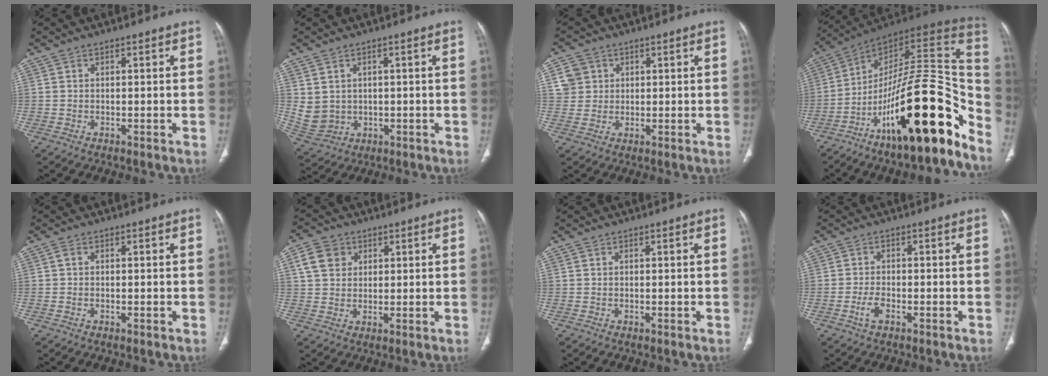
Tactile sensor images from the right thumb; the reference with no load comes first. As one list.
[{"total": 5.8, "force": [0.9, 5.0, 2.8], "torque": [-0.047, -0.007, 0.040]}, {"total": 4.7, "force": [1.6, 4.4, 0.8], "torque": [0.005, 0.000, 0.030]}, {"total": 30.6, "force": [-15.0, 9.0, 25.1], "torque": [-0.307, 0.090, -0.233]}, {"total": 0.6, "force": [-0.1, 0.3, 0.5], "torque": [-0.016, 0.000, -0.004]}, {"total": 6.0, "force": [2.2, 4.9, 2.7], "torque": [-0.030, 0.001, 0.039]}, {"total": 0.0}, {"total": 2.9, "force": [-1.5, 1.2, 2.2], "torque": [-0.050, 0.010, -0.027]}]